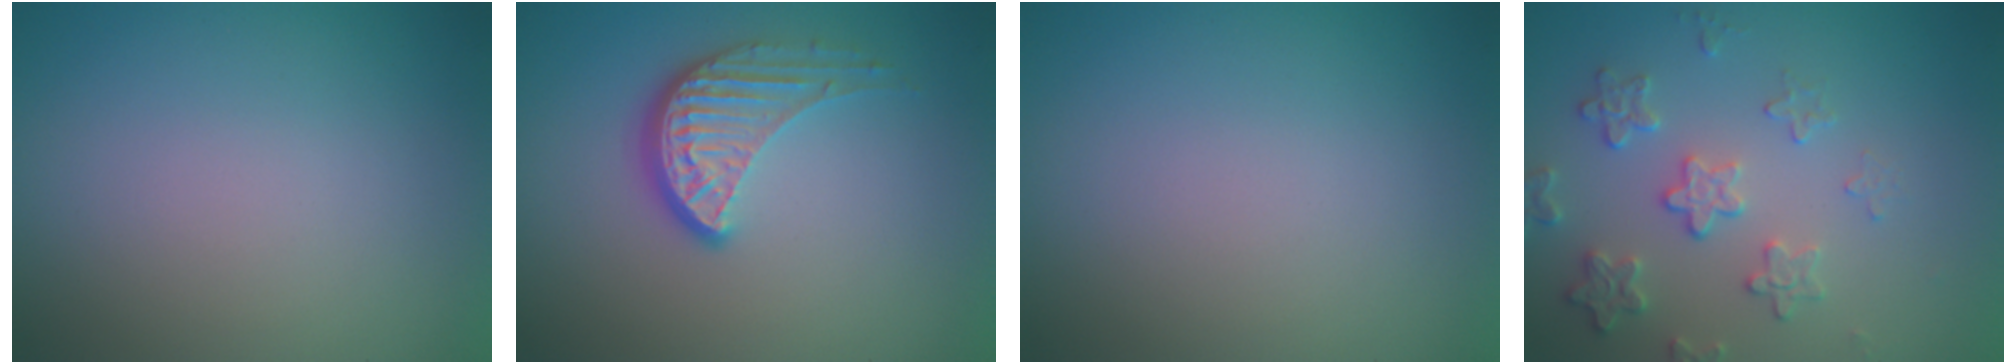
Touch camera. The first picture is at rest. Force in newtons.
{"total": 4.0, "press": 3.0, "slide": 2.7}
{"total": 0.0}
{"total": 3.1, "press": 3.0, "slide": 0.6}